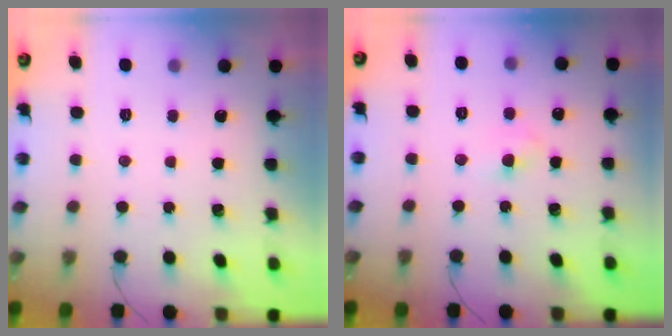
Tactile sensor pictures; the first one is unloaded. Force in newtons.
{"total": 3.7, "press": 3.5, "slide": 1.2}